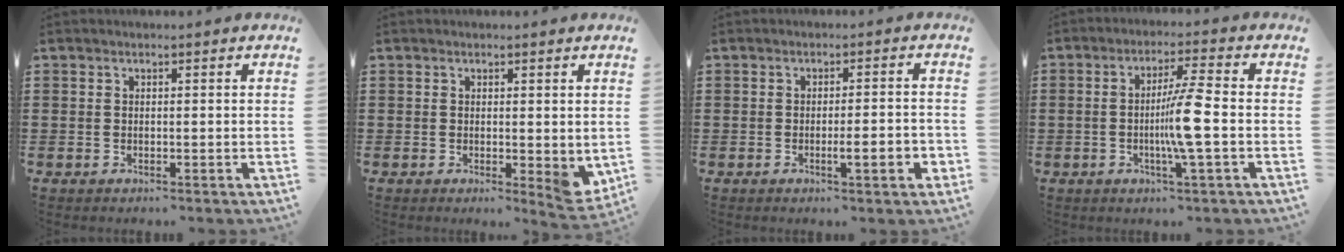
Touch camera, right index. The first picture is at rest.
{"total": 2.6, "force": [0.4, 1.2, 2.3], "torque": [-0.027, -0.005, 0.006]}
{"total": 4.3, "force": [-1.4, 0.5, 4.1], "torque": [-0.064, -0.006, -0.022]}
{"total": 7.3, "force": [-1.4, -0.4, 7.1], "torque": [-0.131, -0.011, -0.032]}